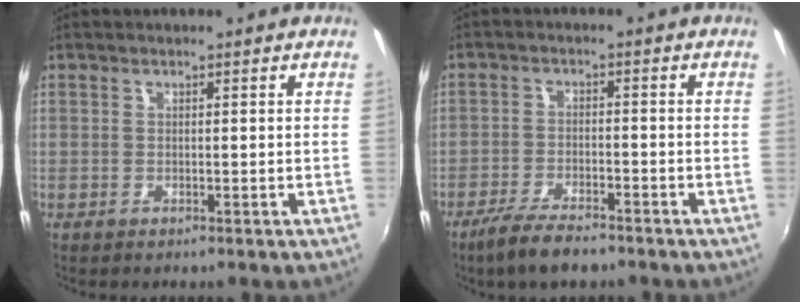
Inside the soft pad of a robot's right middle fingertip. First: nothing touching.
{"total": 7.4, "force": [-5.8, 1.9, 4.1], "torque": [-0.106, -0.014, -0.106]}